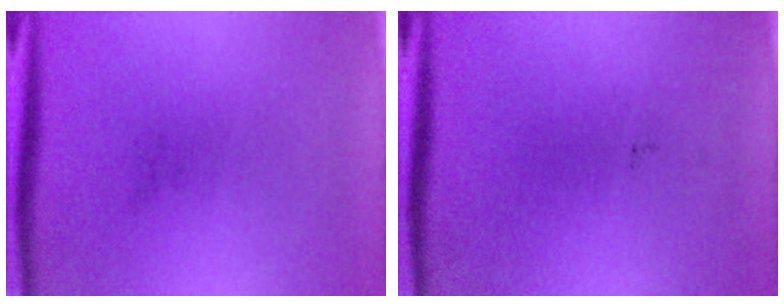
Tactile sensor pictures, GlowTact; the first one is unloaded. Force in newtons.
{"total": 0.0}